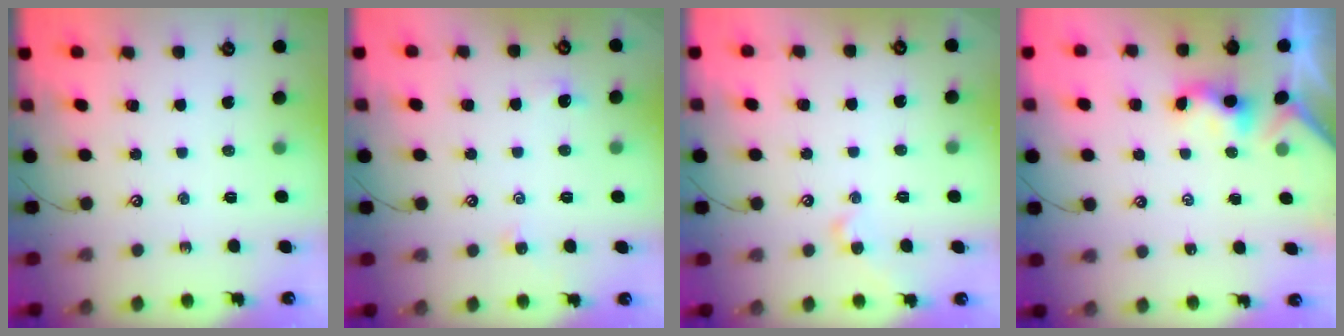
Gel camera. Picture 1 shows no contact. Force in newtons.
{"total": 0.0}
{"total": 2.2, "press": 2.2, "slide": 0.1}
{"total": 0.8, "press": 0.7, "slide": 0.4}